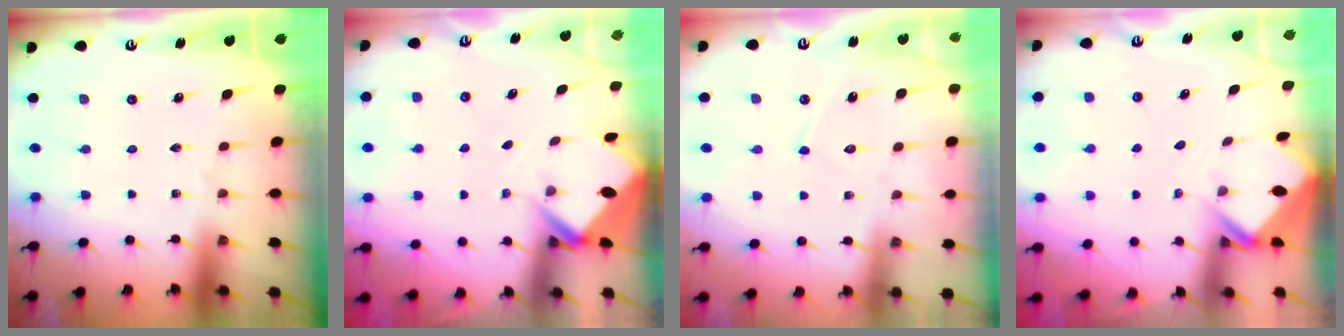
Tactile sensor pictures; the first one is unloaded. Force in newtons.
{"total": 2.6, "press": 2.6, "slide": 0.1}
{"total": 5.4, "press": 5.4, "slide": 0.4}
{"total": 2.6, "press": 2.6, "slide": 0.1}